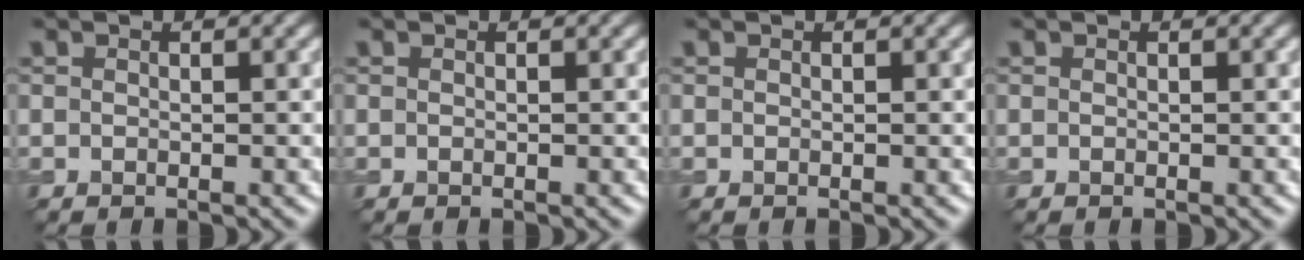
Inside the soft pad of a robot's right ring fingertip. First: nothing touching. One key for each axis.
{"total": 0.0}
{"total": 0.0}
{"total": 0.0}